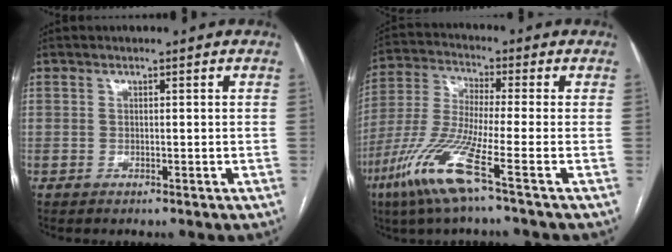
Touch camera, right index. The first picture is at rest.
{"total": 12.1, "force": [-6.1, -0.3, 10.5], "torque": [-0.230, -0.028, -0.129]}